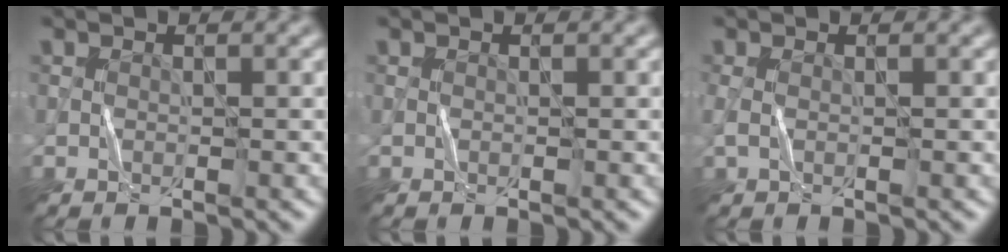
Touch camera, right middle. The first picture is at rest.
{"total": 0.0}
{"total": 1.0, "force": [0.0, 0.4, 0.9], "torque": [-0.025, 0.000, -0.002]}